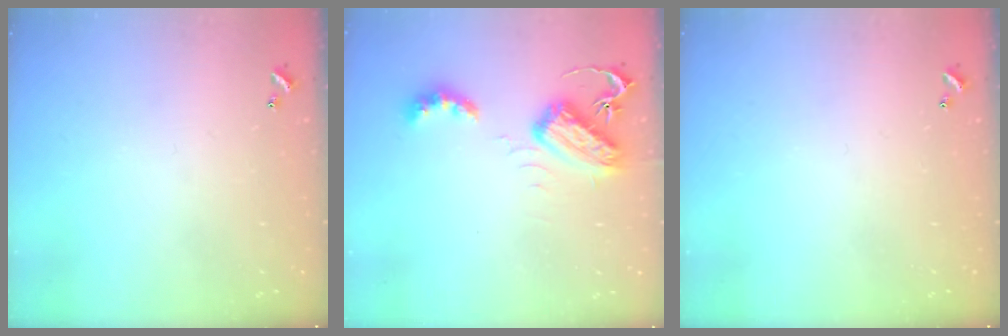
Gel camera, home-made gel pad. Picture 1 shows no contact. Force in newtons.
{"total": 7.7, "press": 7.6, "slide": 0.5}
{"total": 0.0}